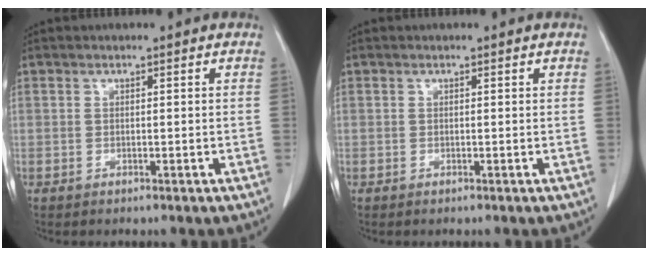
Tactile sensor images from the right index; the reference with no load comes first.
{"total": 0.0}